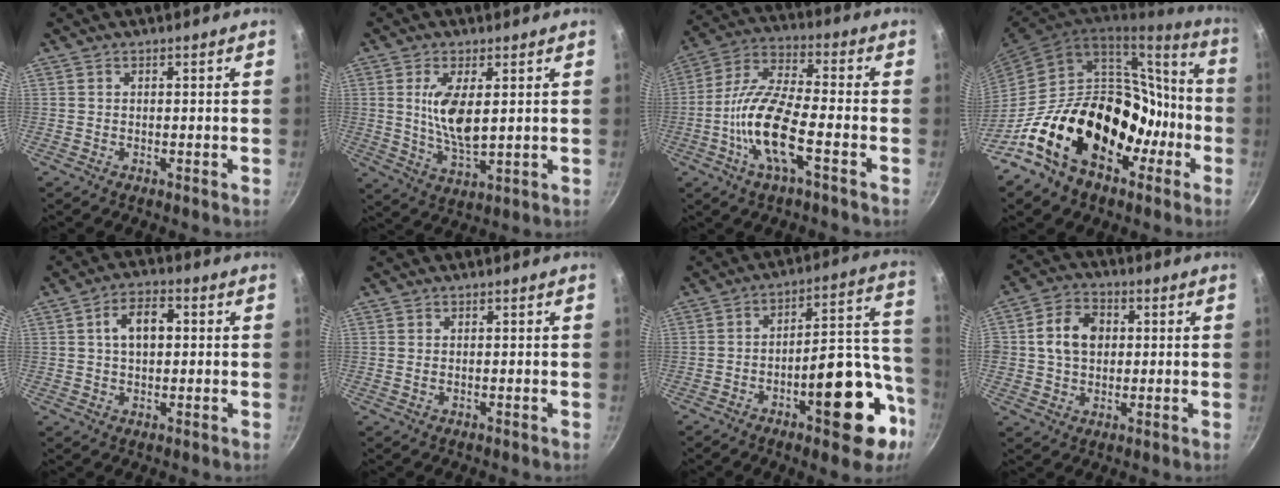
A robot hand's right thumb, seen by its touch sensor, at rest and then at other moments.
{"total": 9.2, "force": [1.7, 3.7, 8.3], "torque": [-0.153, -0.018, 0.039]}
{"total": 14.1, "force": [-4.5, 4.4, 12.6], "torque": [-0.249, 0.032, -0.103]}
{"total": 27.8, "force": [-10.2, 18.3, 18.3], "torque": [-0.279, 0.080, -0.154]}
{"total": 7.0, "force": [1.1, 4.2, 5.5], "torque": [-0.073, 0.016, 0.013]}
{"total": 0.0}
{"total": 18.8, "force": [-7.3, 7.8, 15.5], "torque": [-0.167, 0.056, -0.098]}
{"total": 8.7, "force": [1.2, 6.9, 5.2], "torque": [-0.068, 0.011, 0.012]}